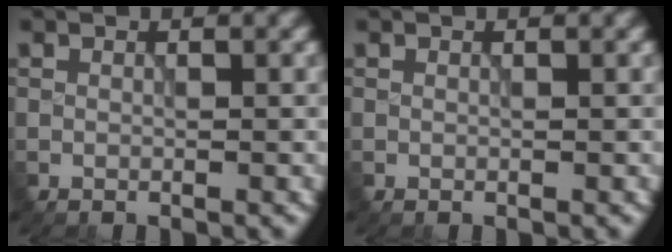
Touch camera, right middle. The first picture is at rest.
{"total": 0.0}